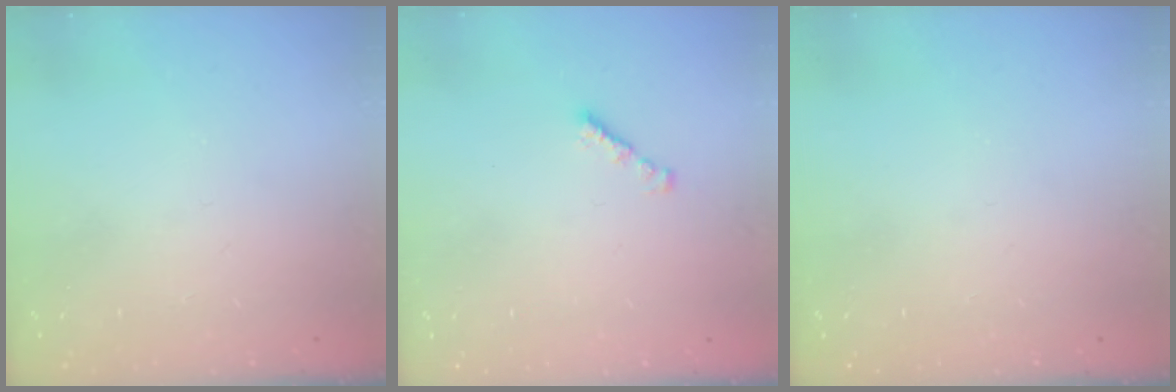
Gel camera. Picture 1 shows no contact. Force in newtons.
{"total": 1.0, "press": 0.8, "slide": 0.5}
{"total": 0.0}